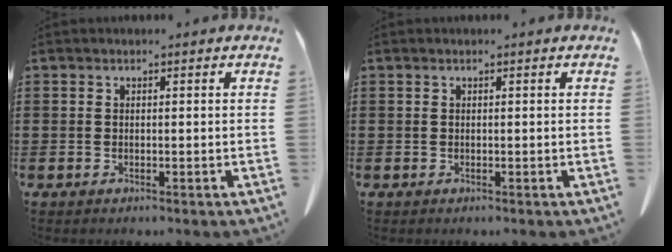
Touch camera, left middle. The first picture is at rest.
{"total": 0.0}